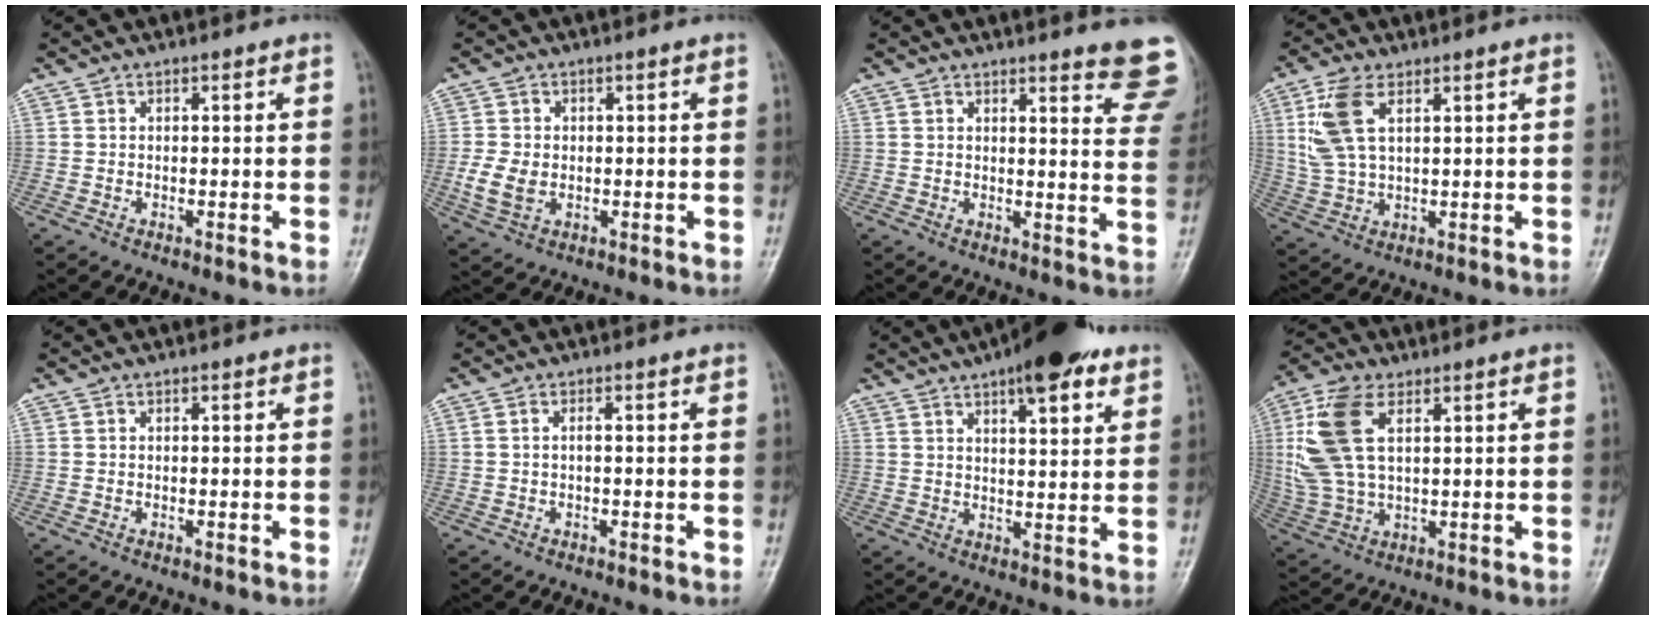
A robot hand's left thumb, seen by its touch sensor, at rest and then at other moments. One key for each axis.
{"total": 4.9, "fx": -0.5, "fy": 3.6, "fz": 3.3, "tx": -0.063, "ty": 0.000, "tz": -0.005}
{"total": 12.1, "fx": 10.3, "fy": 1.8, "fz": 6.2, "tx": -0.042, "ty": -0.075, "tz": 0.099}
{"total": 8.5, "fx": 3.2, "fy": 4.1, "fz": 6.7, "tx": -0.147, "ty": 0.003, "tz": 0.069}
{"total": 0.0}
{"total": 0.7, "fx": -0.2, "fy": 0.1, "fz": 0.7, "tx": -0.015, "ty": 0.009, "tz": -0.002}
{"total": 12.8, "fx": 7.7, "fy": 4.2, "fz": 9.3, "tx": -0.108, "ty": -0.024, "tz": 0.108}
{"total": 12.4, "fx": 3.6, "fy": 6.6, "fz": 9.9, "tx": -0.220, "ty": 0.006, "tz": 0.076}